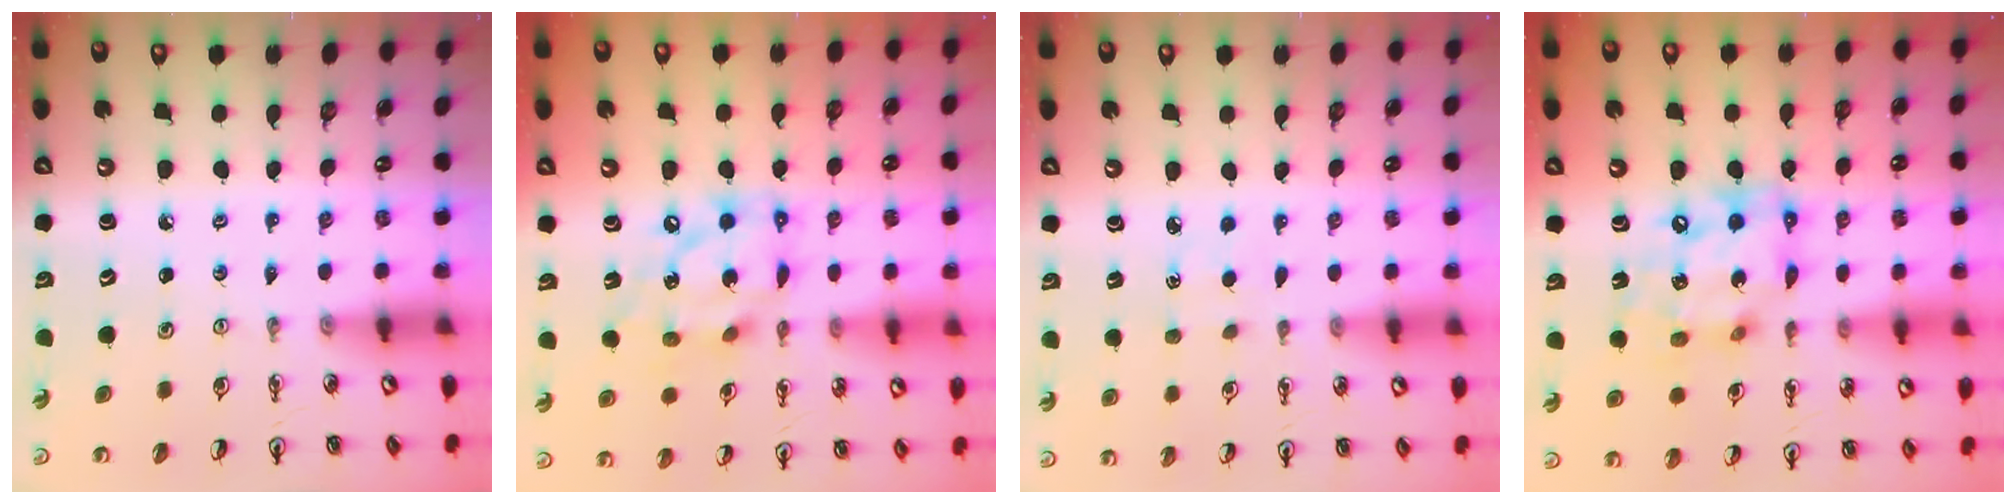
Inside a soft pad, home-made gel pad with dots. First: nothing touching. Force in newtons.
{"total": 14.6, "press": 14.5, "slide": 1.7}
{"total": 1.5, "press": 1.5, "slide": 0.2}
{"total": 14.7, "press": 14.7, "slide": 1.0}